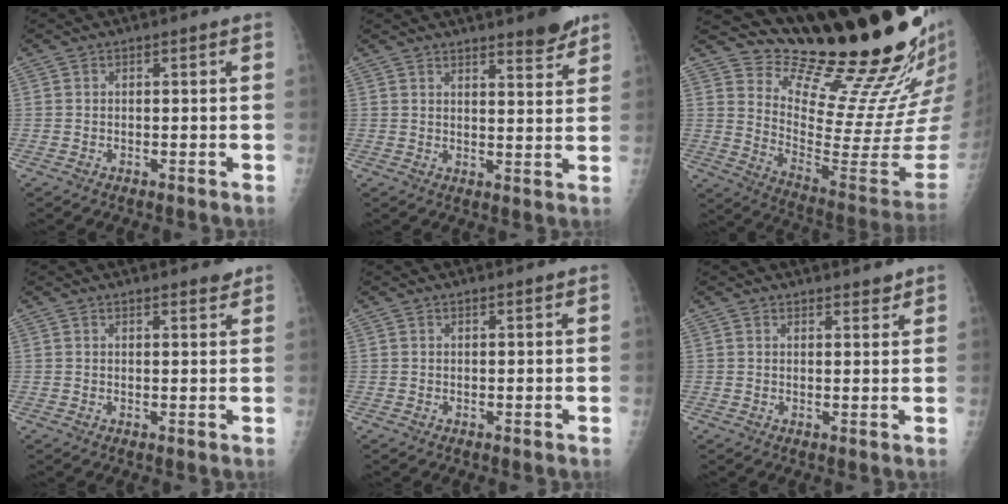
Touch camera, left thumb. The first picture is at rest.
{"total": 5.8, "force": [4.6, 1.0, 3.4], "torque": [-0.032, -0.034, 0.062]}
{"total": 26.0, "force": [22.5, 4.8, 12.2], "torque": [-0.146, -0.187, 0.325]}
{"total": 2.5, "force": [2.2, 0.6, 1.1], "torque": [-0.004, -0.012, 0.028]}
{"total": 0.7, "force": [0.6, 0.1, 0.3], "torque": [-0.005, -0.004, 0.011]}
{"total": 2.6, "force": [2.4, 0.8, 0.7], "torque": [0.006, -0.014, 0.032]}